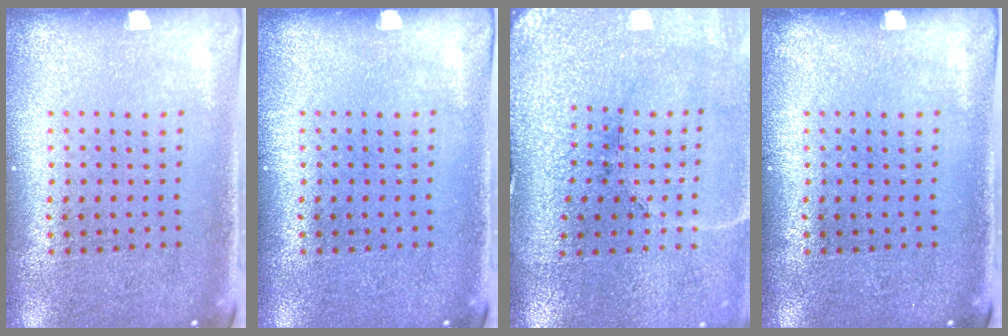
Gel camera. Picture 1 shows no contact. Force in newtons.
{"total": 0.0}
{"total": 3.5, "press": 3.5, "slide": 0.4}
{"total": 0.0}